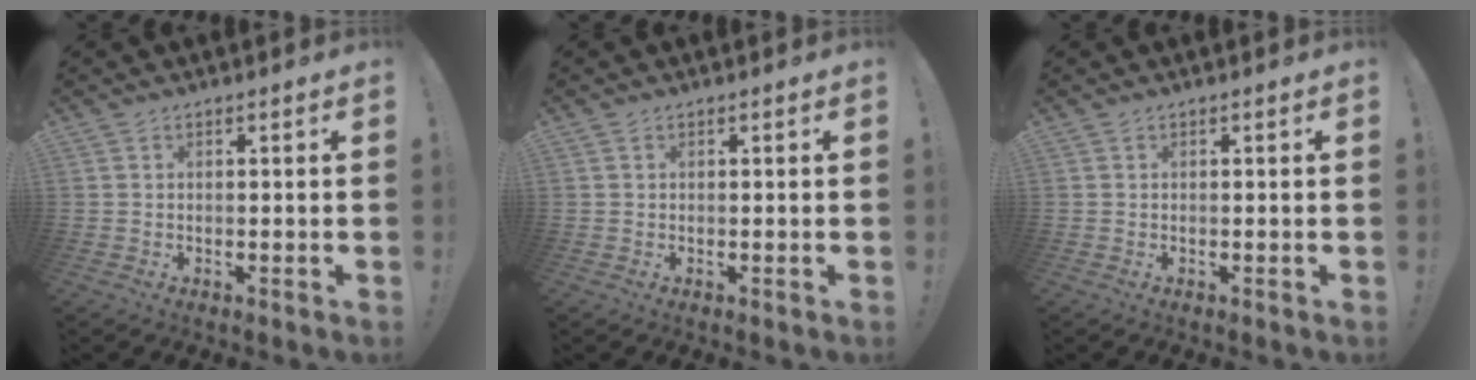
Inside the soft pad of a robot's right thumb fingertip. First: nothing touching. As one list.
[{"total": 0.0}, {"total": 0.0}]